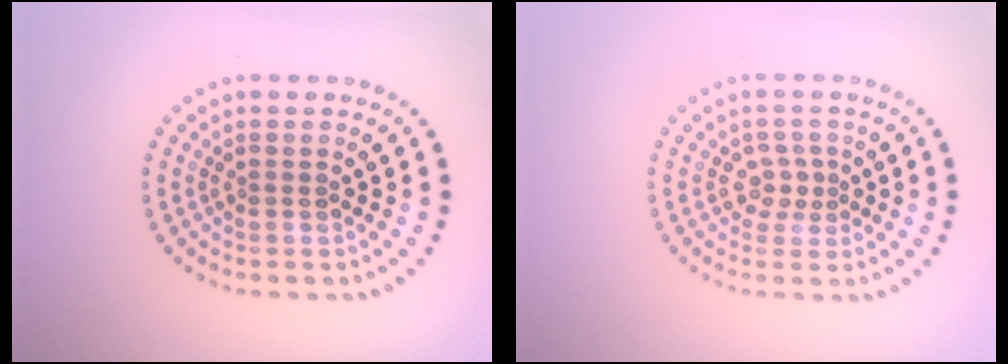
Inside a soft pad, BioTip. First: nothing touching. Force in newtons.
{"total": 1.7, "press": 1.4, "slide": 1.1}